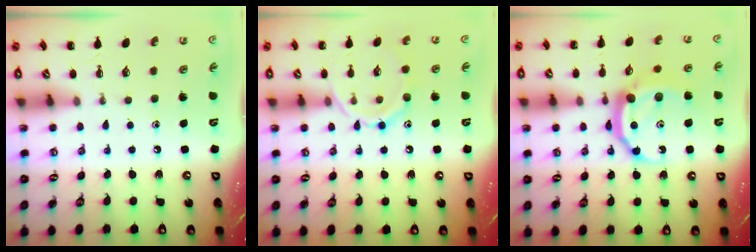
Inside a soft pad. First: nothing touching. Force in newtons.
{"total": 10.7, "press": 10.6, "slide": 0.6}
{"total": 12.0, "press": 11.9, "slide": 0.9}